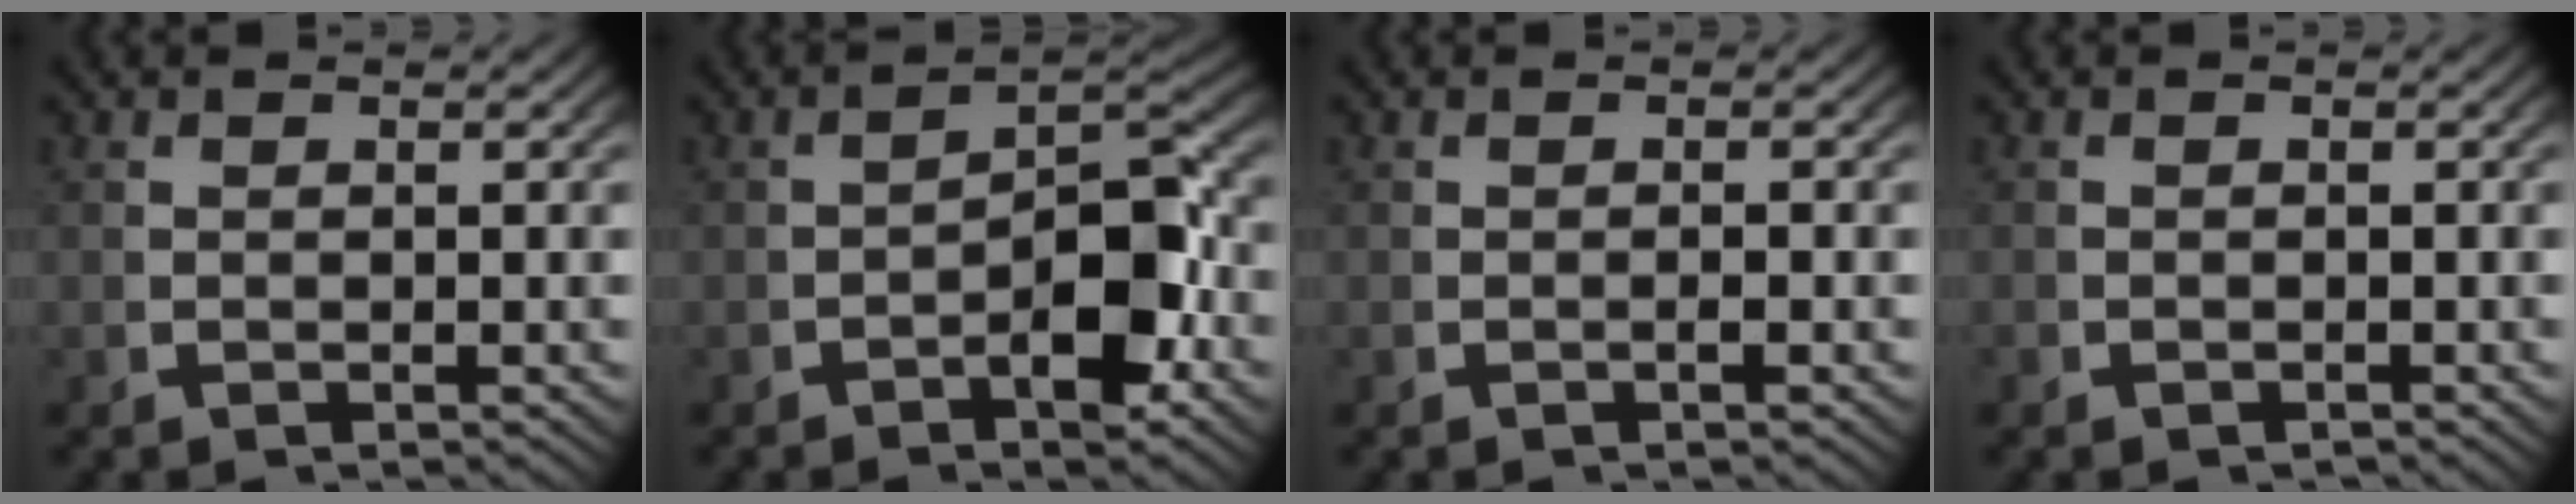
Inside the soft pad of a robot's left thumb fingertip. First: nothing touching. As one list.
[{"total": 6.2, "force": [-1.1, 2.9, 5.3], "torque": [-0.075, -0.007, -0.017]}, {"total": 0.7, "force": [-0.2, 0.2, 0.6], "torque": [-0.010, 0.002, -0.007]}, {"total": 0.7, "force": [-0.7, 0.3, 0.0], "torque": [-0.003, -0.007, -0.009]}]